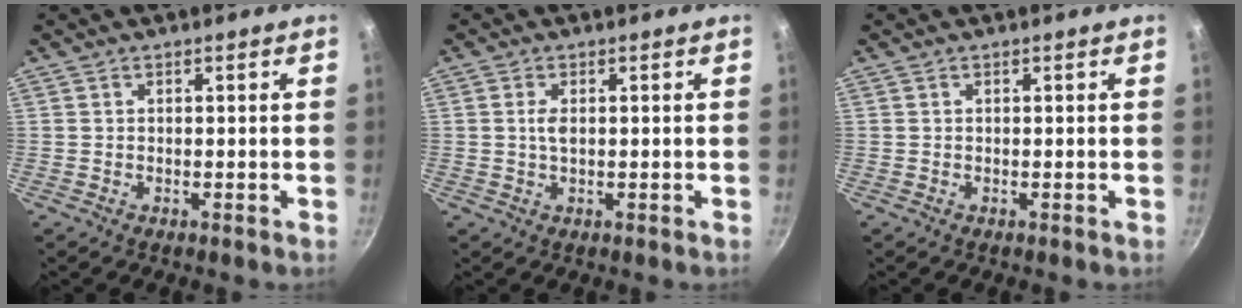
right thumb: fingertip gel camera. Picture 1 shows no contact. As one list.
[{"total": 2.0, "force": [0.3, 1.0, 1.7], "torque": [-0.035, 0.001, 0.005]}, {"total": 0.0}]